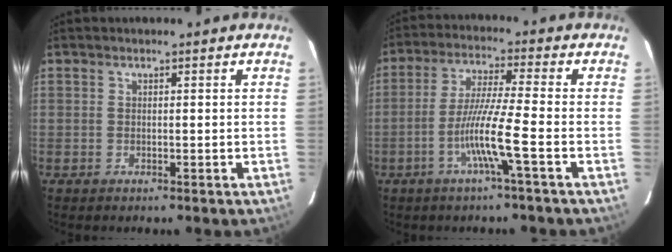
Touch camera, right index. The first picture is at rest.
{"total": 8.5, "force": [-3.1, -1.2, 7.8], "torque": [-0.149, -0.005, -0.064]}